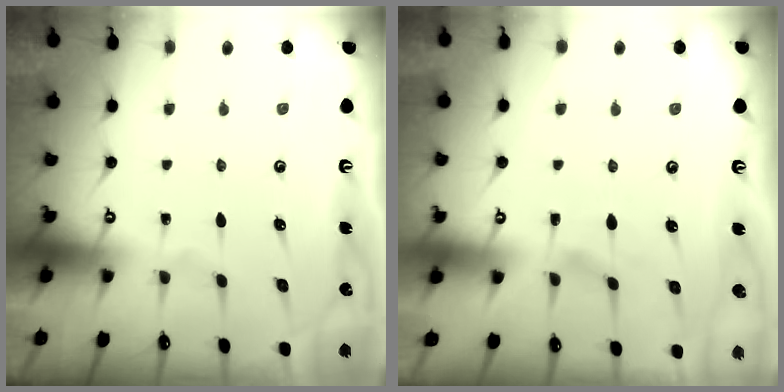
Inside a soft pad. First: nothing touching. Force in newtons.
{"total": 2.9, "press": 2.7, "slide": 1.0}